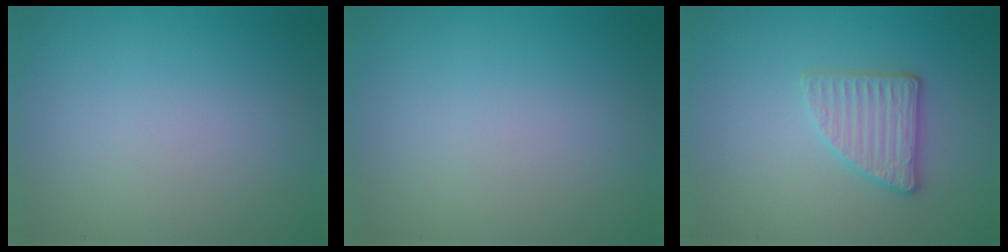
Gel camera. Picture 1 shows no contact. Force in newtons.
{"total": 0.0}
{"total": 2.8, "press": 2.7, "slide": 0.8}